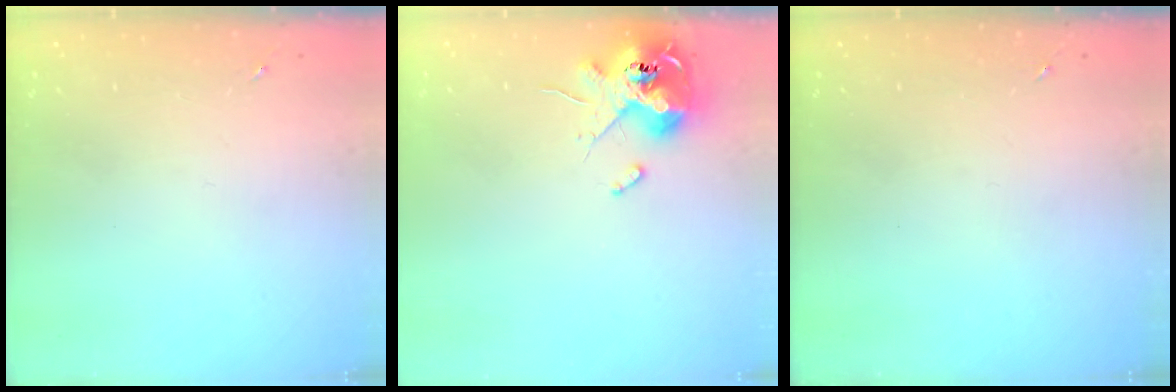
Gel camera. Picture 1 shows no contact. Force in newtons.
{"total": 12.0, "press": 11.8, "slide": 1.9}
{"total": 0.0}